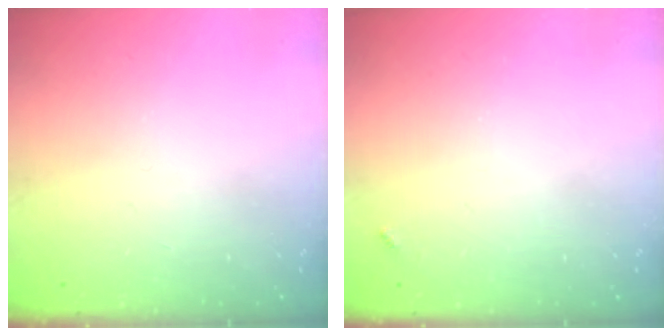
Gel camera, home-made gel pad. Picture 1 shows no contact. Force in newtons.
{"total": 3.6, "press": 3.6, "slide": 0.2}